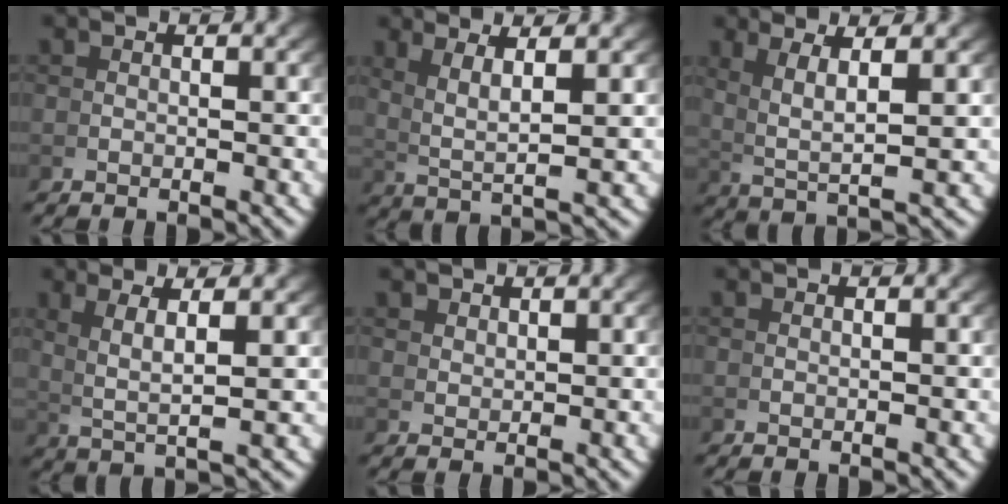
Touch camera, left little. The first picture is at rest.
{"total": 4.7, "force": [2.5, 0.7, 3.9], "torque": [-0.062, 0.001, 0.050]}
{"total": 4.9, "force": [2.3, 1.0, 4.2], "torque": [-0.074, -0.001, 0.048]}
{"total": 4.5, "force": [2.3, 0.6, 3.9], "torque": [-0.062, 0.005, 0.045]}
{"total": 1.6, "force": [1.5, -0.5, 0.0], "torque": [0.009, -0.003, 0.041]}
{"total": 0.6, "force": [0.3, -0.4, -0.1], "torque": [0.004, 0.000, 0.008]}